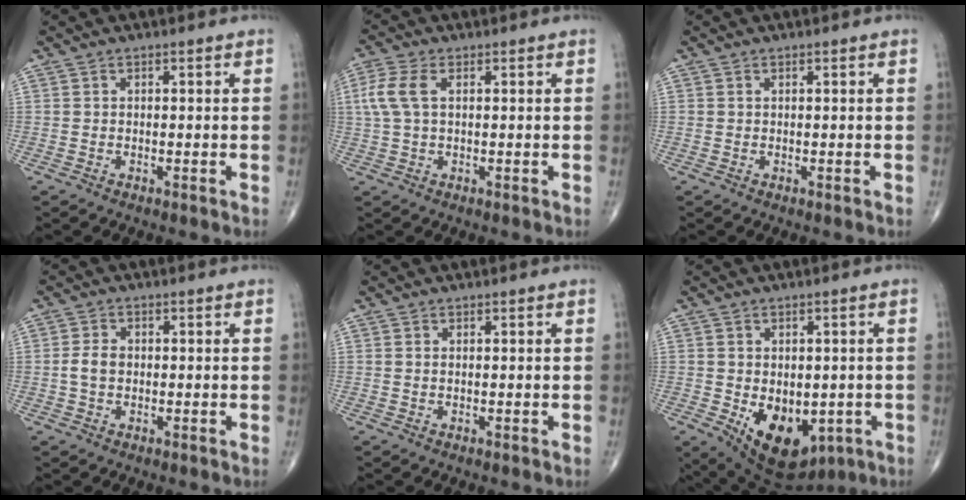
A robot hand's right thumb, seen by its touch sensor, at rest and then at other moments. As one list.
[{"total": 5.9, "force": [1.3, 3.1, 4.8], "torque": [-0.134, 0.017, 0.024]}, {"total": 0.0}, {"total": 3.1, "force": [-0.2, 2.1, 2.2], "torque": [-0.045, 0.009, -0.007]}, {"total": 0.0}, {"total": 13.7, "force": [-3.9, 8.7, 9.8], "torque": [-0.120, -0.008, -0.036]}]